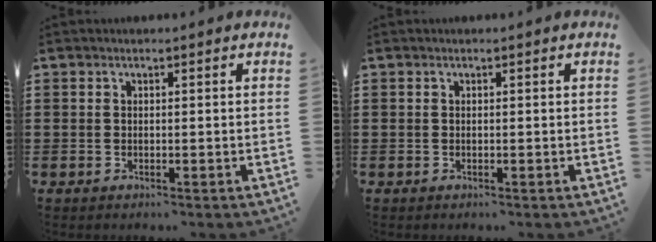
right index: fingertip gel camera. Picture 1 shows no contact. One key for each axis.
{"total": 0.0}